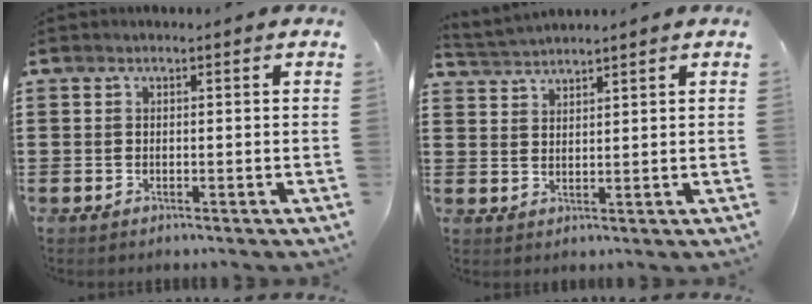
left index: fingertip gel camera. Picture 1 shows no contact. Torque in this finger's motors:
{"motor_torque": [2.14, 0.00, -0.06, 0.00]}